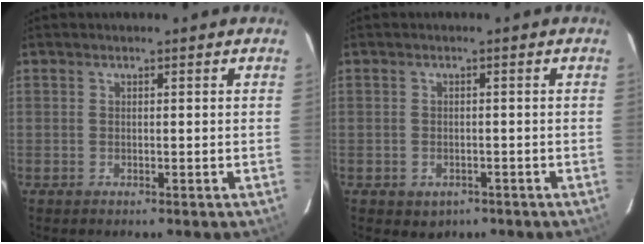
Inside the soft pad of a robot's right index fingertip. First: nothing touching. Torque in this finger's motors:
{"motor_torque": [0.52, -0.58, 0.02, -0.02]}